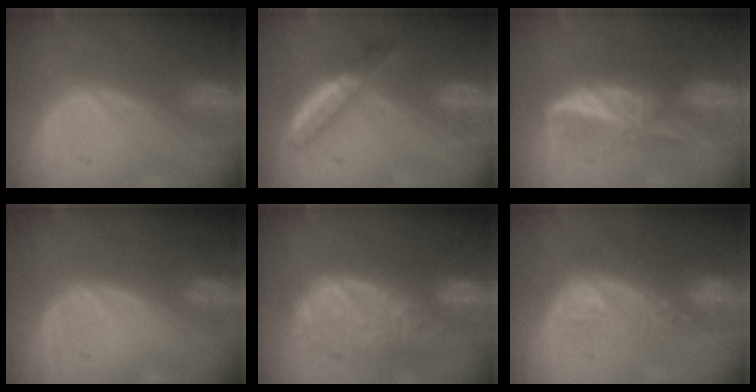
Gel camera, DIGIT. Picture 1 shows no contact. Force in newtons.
{"total": 5.1, "press": 4.6, "slide": 2.2}
{"total": 5.9, "press": 5.4, "slide": 2.4}
{"total": 0.0}
{"total": 11.1, "press": 9.6, "slide": 5.6}
{"total": 9.7, "press": 8.1, "slide": 5.3}